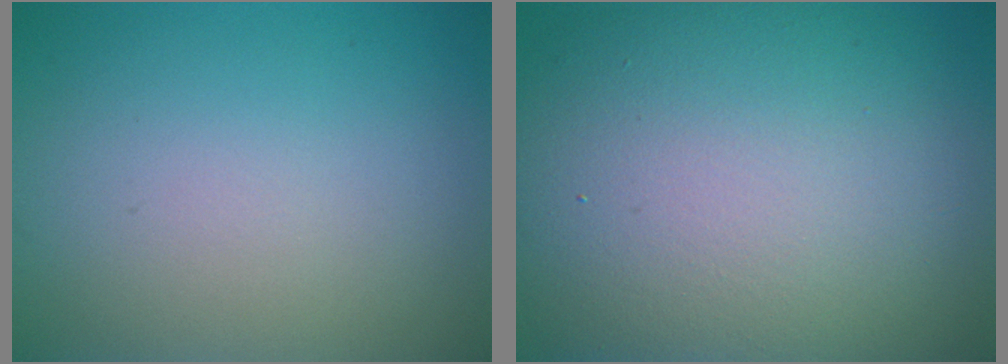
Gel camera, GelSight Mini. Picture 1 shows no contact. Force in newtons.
{"total": 15.4, "press": 15.4, "slide": 0.4}